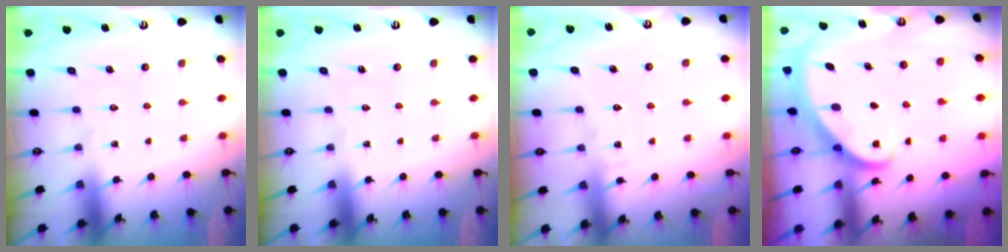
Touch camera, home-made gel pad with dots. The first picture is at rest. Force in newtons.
{"total": 0.0}
{"total": 4.7, "press": 4.7, "slide": 0.4}
{"total": 2.5, "press": 2.5, "slide": 0.2}